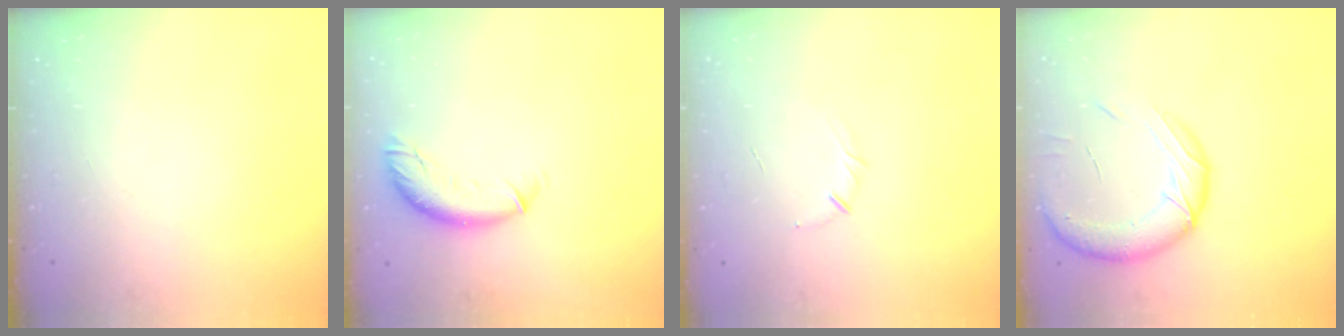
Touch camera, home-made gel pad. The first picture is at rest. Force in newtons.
{"total": 9.4, "press": 9.4, "slide": 0.6}
{"total": 3.9, "press": 3.8, "slide": 0.9}
{"total": 15.4, "press": 15.1, "slide": 3.2}